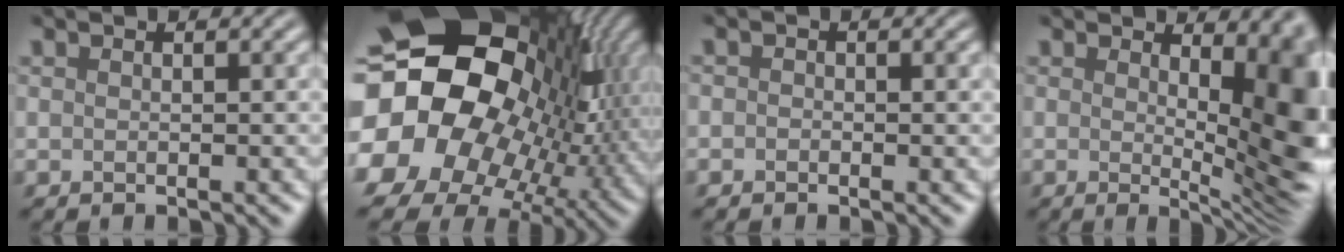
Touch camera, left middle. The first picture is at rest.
{"total": 22.2, "force": [-0.2, 18.7, 11.9], "torque": [-0.253, -0.024, -0.007]}
{"total": 1.1, "force": [-0.7, -0.4, -0.7], "torque": [-0.006, -0.006, 0.003]}
{"total": 12.1, "force": [0.9, 5.0, 11.0], "torque": [-0.087, 0.004, 0.027]}